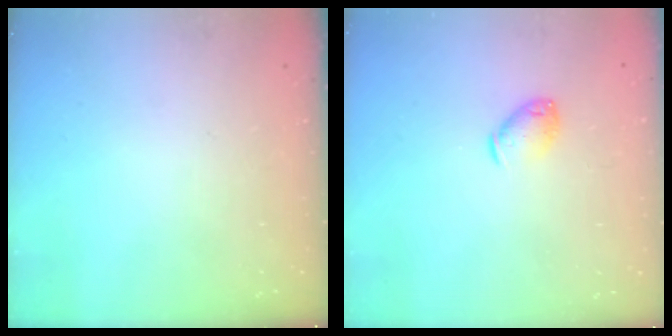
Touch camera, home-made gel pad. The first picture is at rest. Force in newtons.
{"total": 6.8, "press": 6.8, "slide": 1.1}